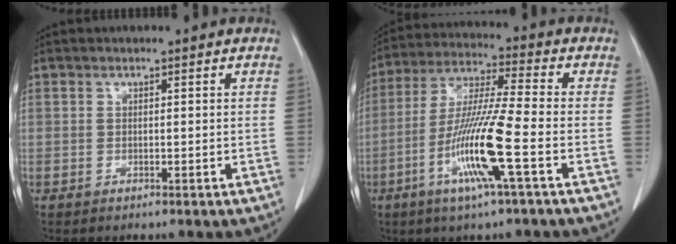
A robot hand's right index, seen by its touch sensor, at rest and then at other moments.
{"total": 13.1, "force": [-4.6, -0.5, 12.2], "torque": [-0.245, -0.013, -0.095]}